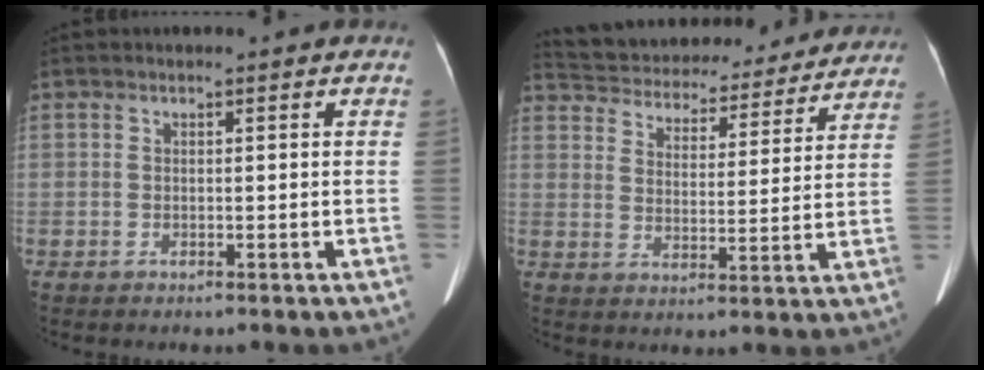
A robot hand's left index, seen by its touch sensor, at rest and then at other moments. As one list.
[{"total": 23.4, "force": [21.4, 6.7, 6.7], "torque": [-0.127, 0.008, 0.282]}]